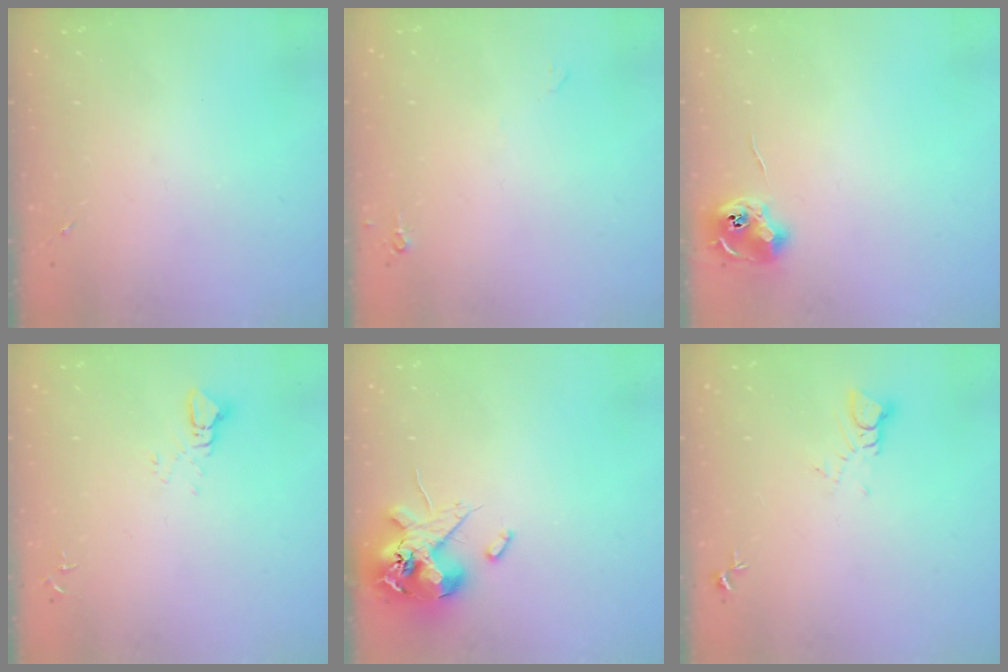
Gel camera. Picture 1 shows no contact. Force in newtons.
{"total": 3.8, "press": 3.8, "slide": 0.6}
{"total": 8.8, "press": 8.8, "slide": 0.1}
{"total": 2.5, "press": 2.5, "slide": 0.1}
{"total": 13.4, "press": 13.2, "slide": 2.3}
{"total": 3.7, "press": 3.7, "slide": 0.3}